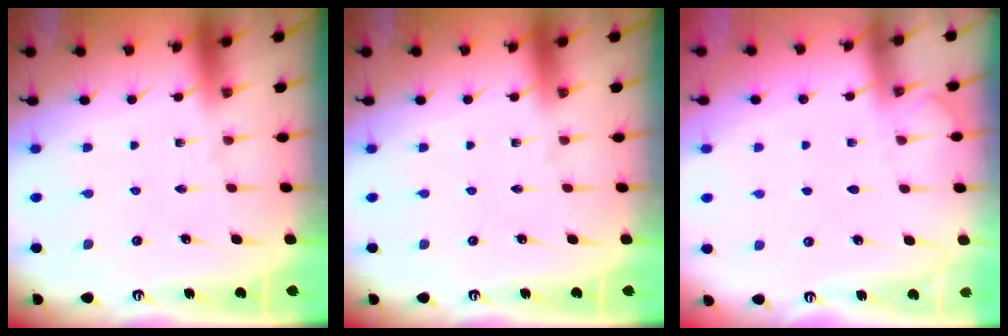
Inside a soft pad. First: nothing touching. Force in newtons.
{"total": 0.0}
{"total": 2.3, "press": 2.3, "slide": 0.3}